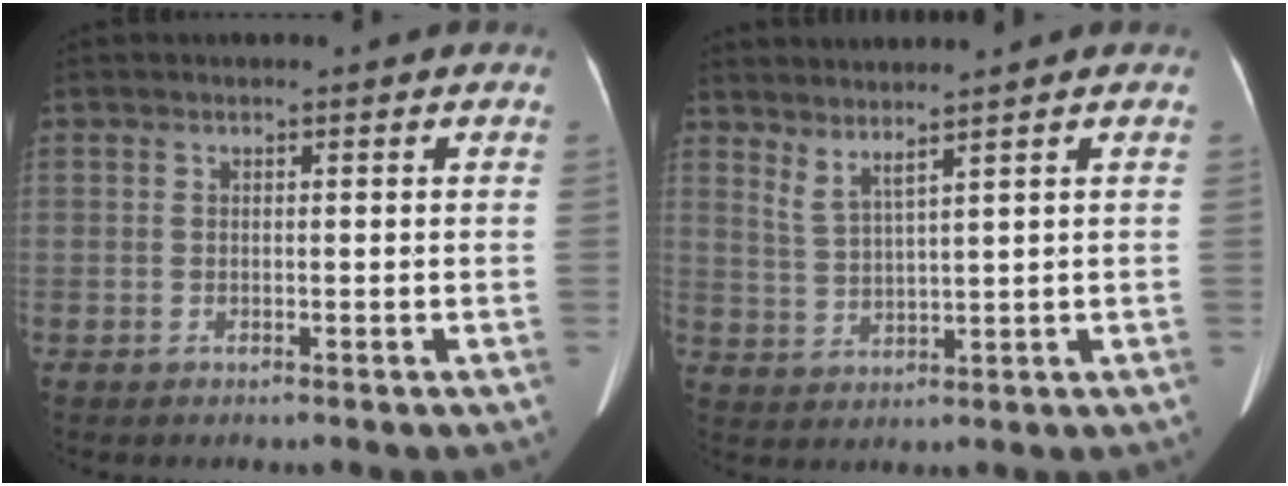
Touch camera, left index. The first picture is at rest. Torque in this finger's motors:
{"motor_torque": [-0.22, -0.31, 0.03, 0.01]}